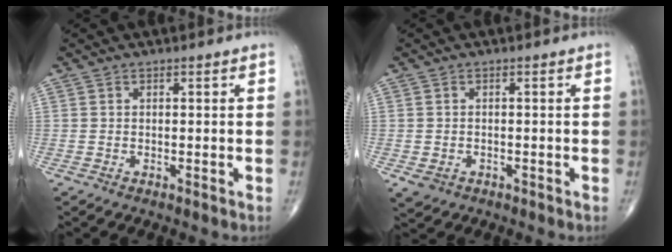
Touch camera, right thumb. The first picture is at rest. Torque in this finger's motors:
{"motor_torque": [0.92, 0.87, -0.03, -0.37, 0.01]}